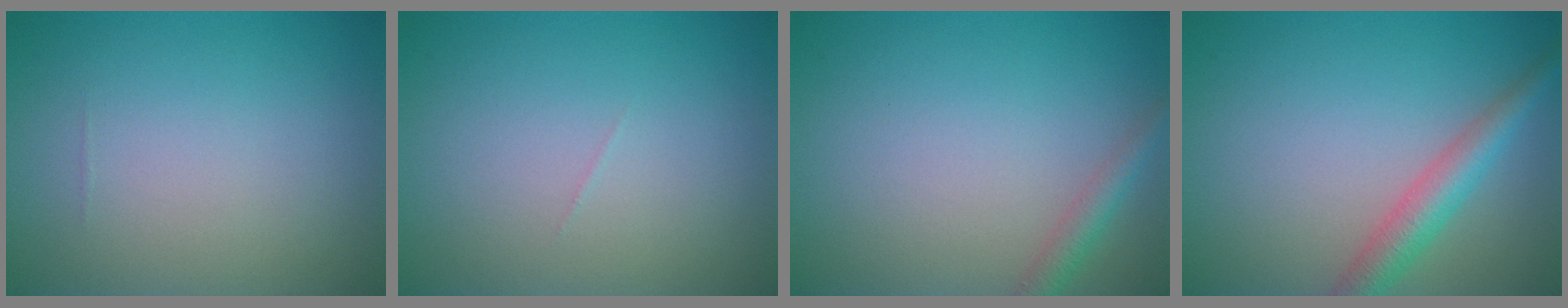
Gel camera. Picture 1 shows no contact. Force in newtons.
{"total": 0.0}
{"total": 1.9, "press": 1.9, "slide": 0.1}
{"total": 3.6, "press": 3.6, "slide": 0.1}